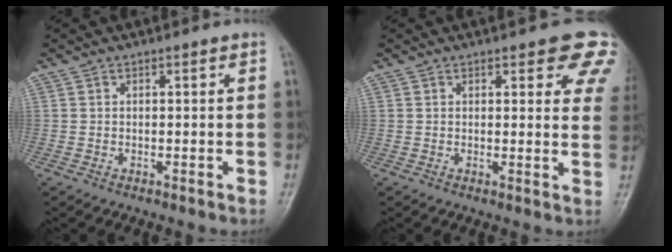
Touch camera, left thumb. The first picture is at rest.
{"total": 9.0, "force": [5.5, 3.6, 6.1], "torque": [-0.026, -0.023, 0.050]}